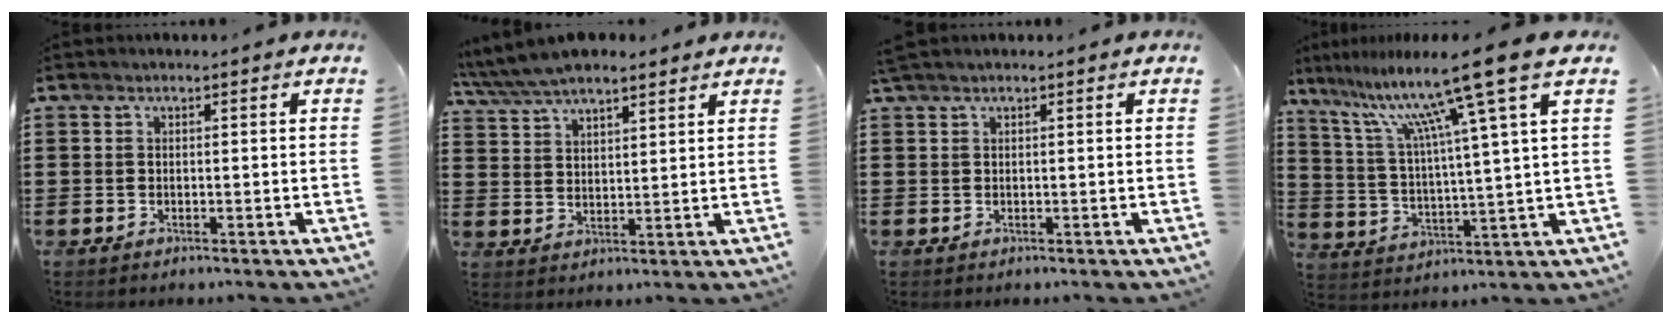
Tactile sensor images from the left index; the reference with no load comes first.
{"total": 5.8, "force": [5.1, 1.6, 2.3], "torque": [-0.062, -0.011, 0.092]}
{"total": 0.6, "force": [0.5, 0.0, 0.4], "torque": [-0.010, 0.000, 0.009]}
{"total": 14.0, "force": [9.2, -0.8, 10.5], "torque": [-0.221, -0.044, 0.141]}